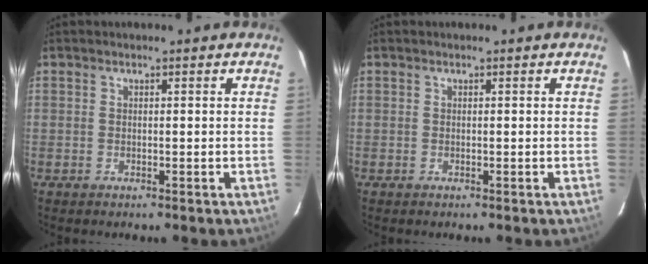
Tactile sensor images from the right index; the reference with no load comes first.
{"total": 0.0}